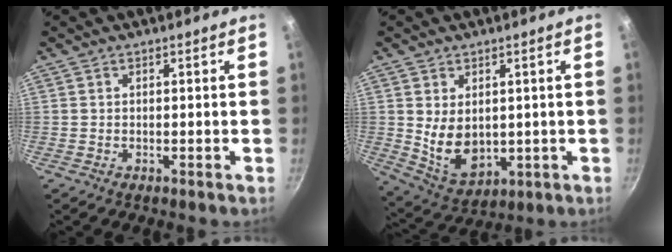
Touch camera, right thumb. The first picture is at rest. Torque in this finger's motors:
{"motor_torque": [-0.52, 1.04, 1.11, 0.05, 0.06]}